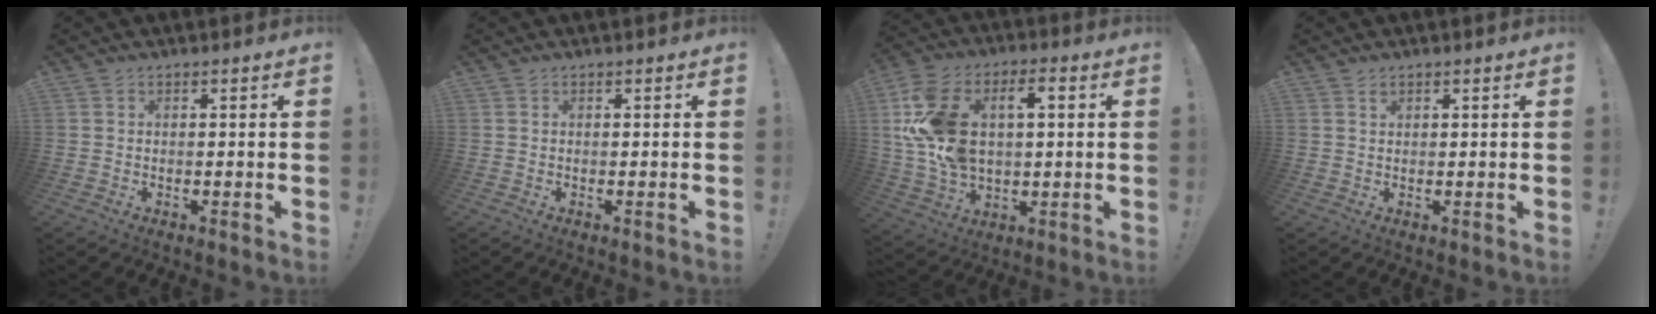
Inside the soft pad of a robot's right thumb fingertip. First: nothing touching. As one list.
[{"total": 0.0}, {"total": 18.6, "force": [3.7, 12.3, 13.5], "torque": [-0.264, 0.003, 0.062]}, {"total": 0.9, "force": [0.7, 0.6, 0.3], "torque": [-0.001, -0.003, 0.013]}]